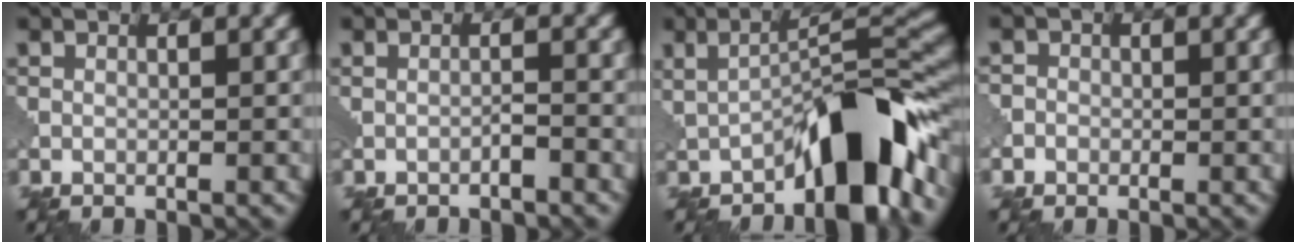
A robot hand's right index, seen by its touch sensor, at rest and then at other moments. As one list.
[{"total": 0.9, "force": [-0.7, 0.0, 0.6], "torque": [-0.012, 0.002, -0.015]}, {"total": 8.8, "force": [-3.7, 2.4, 7.6], "torque": [-0.098, 0.017, -0.065]}, {"total": 1.8, "force": [-0.3, 1.8, 0.4], "torque": [0.006, 0.011, -0.024]}]